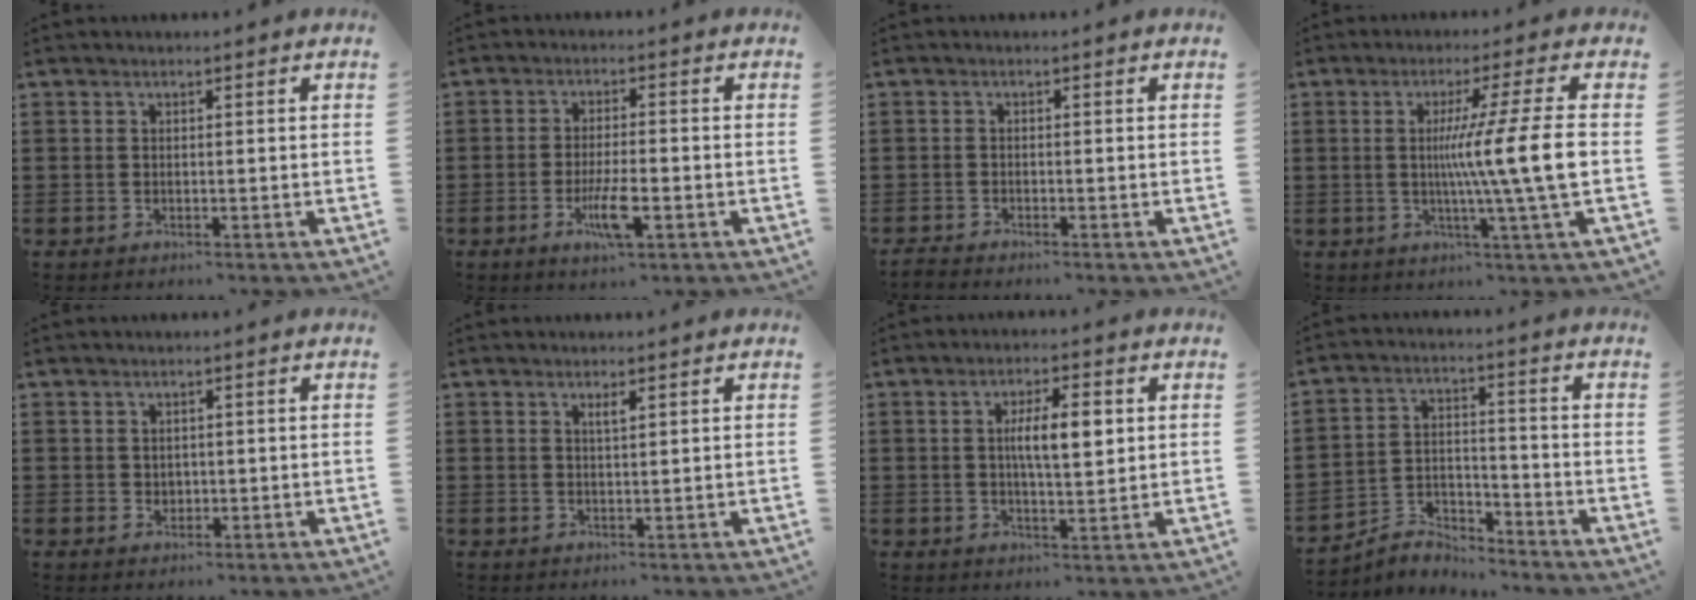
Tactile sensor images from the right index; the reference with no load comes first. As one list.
[{"total": 5.9, "force": [-2.2, 1.4, 5.3], "torque": [-0.105, -0.008, -0.042]}, {"total": 1.1, "force": [-1.1, 0.1, 0.0], "torque": [-0.004, 0.001, -0.023]}, {"total": 11.2, "force": [-0.4, -0.8, 11.2], "torque": [-0.190, -0.013, -0.016]}, {"total": 1.3, "force": [0.4, 1.2, 0.3], "torque": [-0.008, 0.006, 0.007]}, {"total": 1.2, "force": [0.7, 0.3, 1.0], "torque": [-0.020, 0.002, 0.012]}, {"total": 6.4, "force": [1.1, 1.9, 6.1], "torque": [-0.109, 0.004, 0.014]}, {"total": 4.3, "force": [-4.2, 1.0, 0.1], "torque": [-0.011, 0.006, -0.089]}]